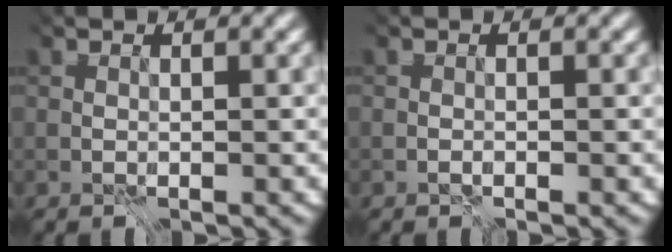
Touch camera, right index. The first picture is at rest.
{"total": 1.3, "force": [-1.1, -0.5, -0.4], "torque": [0.011, -0.002, -0.029]}